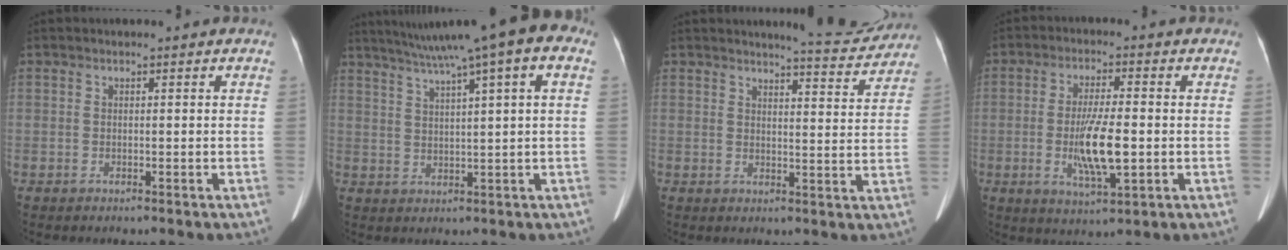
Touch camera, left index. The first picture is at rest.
{"total": 13.5, "force": [8.2, 0.2, 10.7], "torque": [-0.172, 0.032, 0.110]}
{"total": 7.1, "force": [7.0, 0.5, 1.3], "torque": [-0.016, -0.038, 0.074]}
{"total": 8.0, "force": [-1.7, 1.3, 7.7], "torque": [-0.146, -0.029, -0.031]}